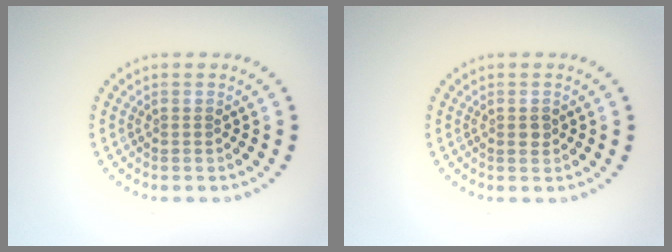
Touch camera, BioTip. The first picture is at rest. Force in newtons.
{"total": 1.0, "press": 1.0, "slide": 0.2}